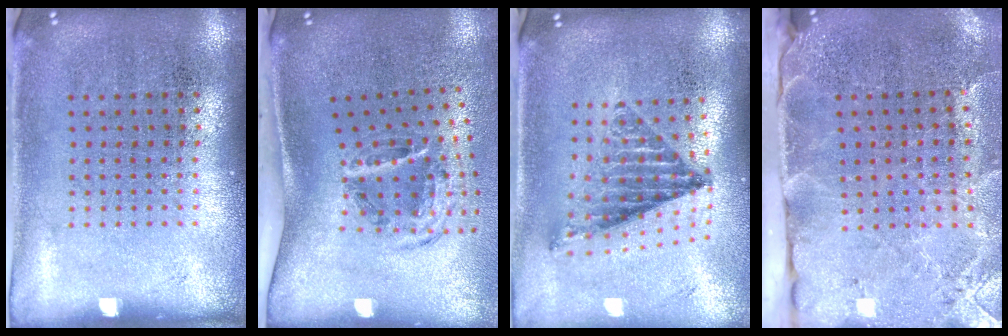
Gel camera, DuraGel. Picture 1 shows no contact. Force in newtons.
{"total": 2.0, "press": 1.3, "slide": 1.5}
{"total": 1.1, "press": 1.0, "slide": 0.5}
{"total": 4.1, "press": 3.3, "slide": 2.5}